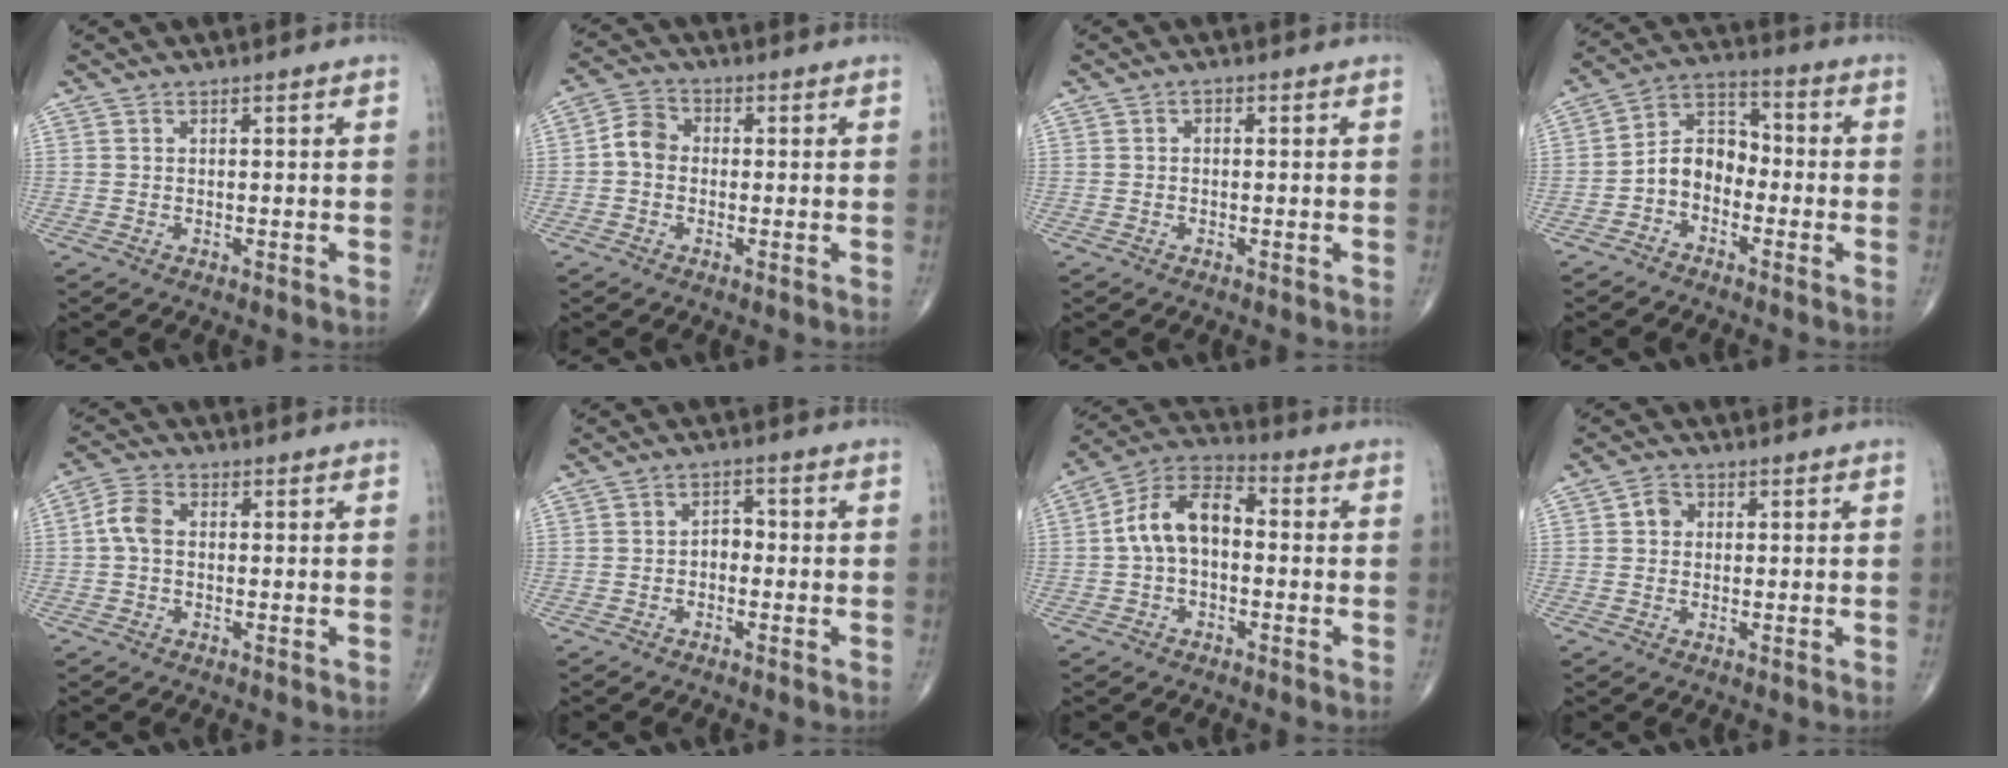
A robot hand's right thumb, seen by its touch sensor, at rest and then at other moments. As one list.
[{"total": 4.8, "force": [-0.5, 3.9, 2.7], "torque": [-0.040, 0.017, -0.021]}, {"total": 1.0, "force": [0.0, 0.7, 0.7], "torque": [-0.004, 0.003, -0.006]}, {"total": 8.1, "force": [-2.6, 5.8, 4.9], "torque": [-0.063, 0.042, -0.064]}, {"total": 4.5, "force": [-0.1, 2.9, 3.4], "torque": [-0.067, 0.013, -0.010]}, {"total": 2.6, "force": [-0.8, 1.8, 1.7], "torque": [-0.013, 0.017, -0.023]}, {"total": 10.8, "force": [-0.2, 6.5, 8.5], "torque": [-0.147, 0.039, -0.018]}, {"total": 2.4, "force": [0.3, 2.1, 1.2], "torque": [-0.009, 0.007, 0.000]}]